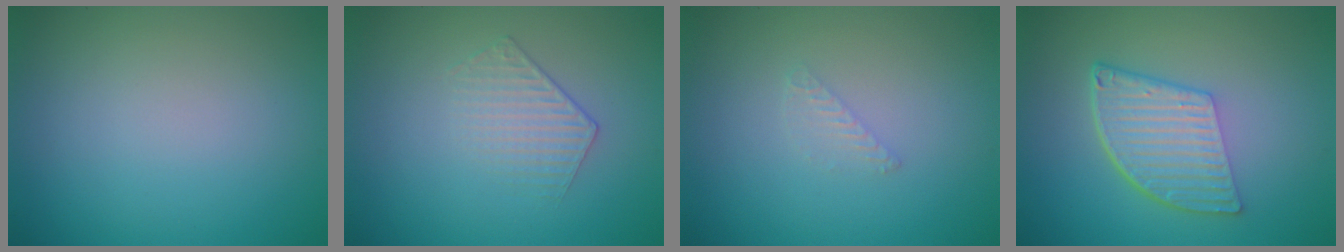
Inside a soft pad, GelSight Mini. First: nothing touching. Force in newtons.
{"total": 1.5, "press": 0.9, "slide": 1.2}
{"total": 0.8, "press": 0.8, "slide": 0.0}
{"total": 6.1, "press": 4.1, "slide": 4.5}